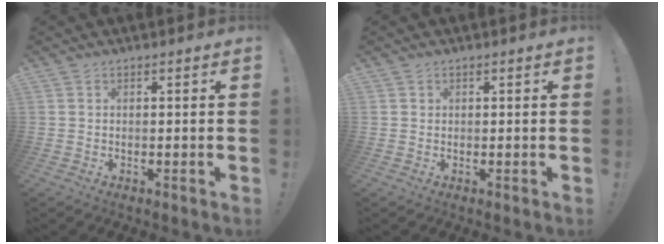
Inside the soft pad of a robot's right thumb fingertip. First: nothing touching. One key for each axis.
{"total": 0.6, "fx": 0.3, "fy": 0.6, "fz": -0.1, "tx": -0.001, "ty": 0.003, "tz": 0.006}